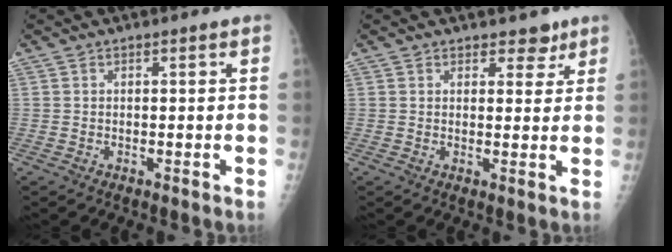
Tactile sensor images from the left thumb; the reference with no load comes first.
{"total": 3.5, "force": [2.5, 2.2, 1.2], "torque": [0.011, -0.013, 0.033]}